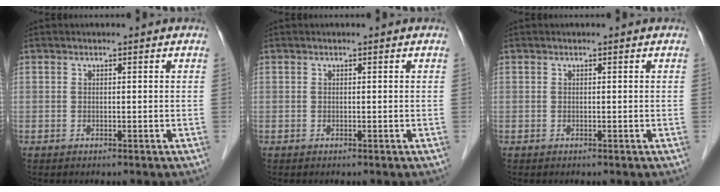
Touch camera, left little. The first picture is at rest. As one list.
[{"total": 0.0}, {"total": 0.0}]